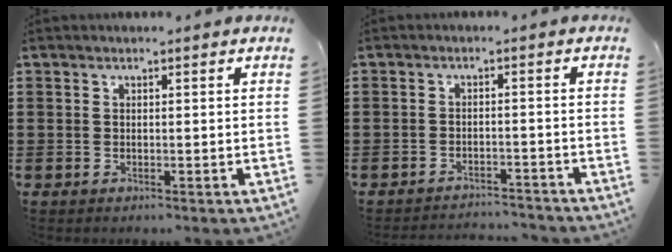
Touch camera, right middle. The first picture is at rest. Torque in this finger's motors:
{"motor_torque": [0.23, 0.12, 0.02, 0.02]}